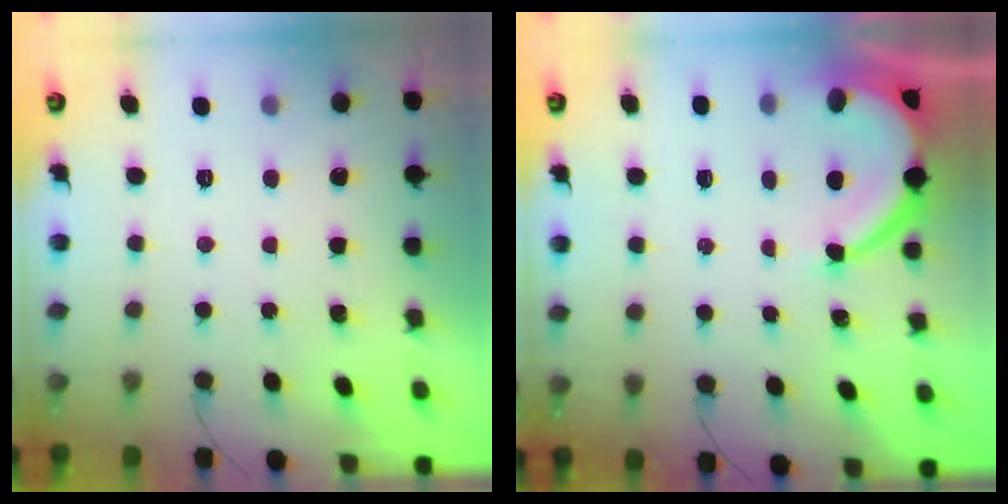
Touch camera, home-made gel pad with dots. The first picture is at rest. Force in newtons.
{"total": 6.9, "press": 6.8, "slide": 1.0}